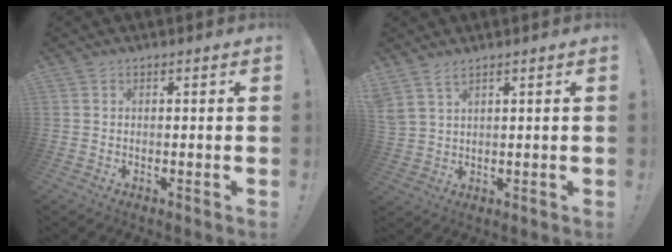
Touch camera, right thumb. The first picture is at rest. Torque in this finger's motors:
{"motor_torque": [-0.28, 2.14, 0.58, -0.07, 0.41]}